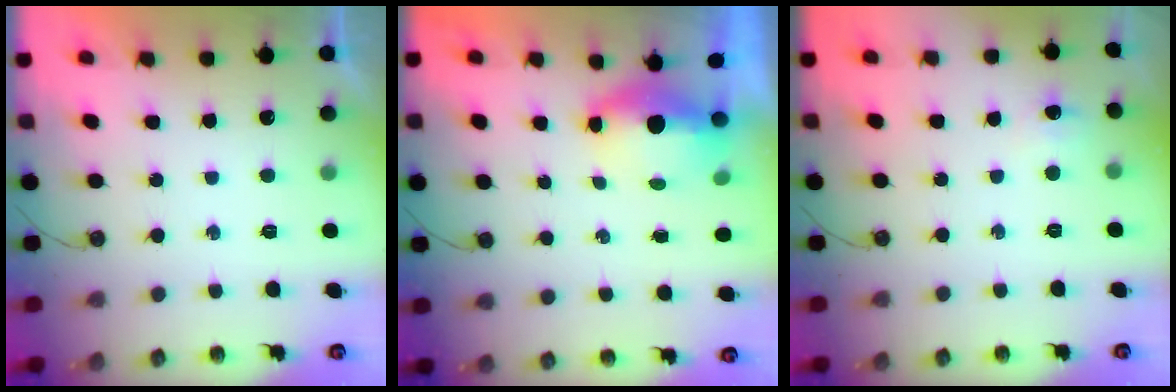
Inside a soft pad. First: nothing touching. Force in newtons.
{"total": 5.6, "press": 5.6, "slide": 0.7}
{"total": 3.8, "press": 3.8, "slide": 0.5}